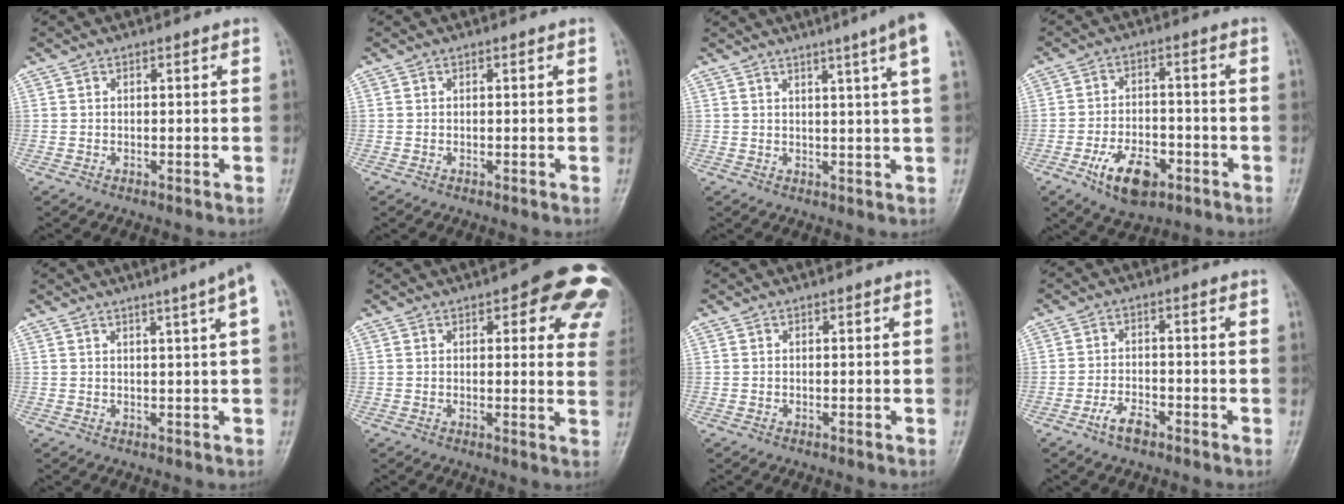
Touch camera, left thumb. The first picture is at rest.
{"total": 0.0}
{"total": 8.3, "force": [4.8, -1.0, 6.7], "torque": [-0.090, -0.004, 0.052]}
{"total": 9.9, "force": [-4.8, 5.5, 6.8], "torque": [-0.097, 0.021, -0.077]}
{"total": 6.0, "force": [3.0, -0.7, 5.1], "torque": [-0.068, 0.003, 0.037]}
{"total": 14.8, "force": [7.3, 5.7, 11.5], "torque": [-0.092, -0.021, 0.068]}
{"total": 0.0}
{"total": 3.8, "force": [-2.6, 1.5, 2.3], "torque": [-0.048, 0.017, -0.048]}